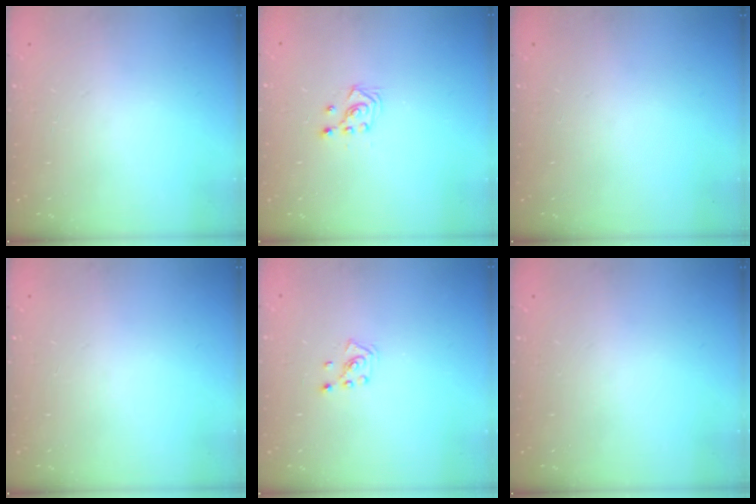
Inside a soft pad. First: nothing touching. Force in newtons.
{"total": 3.0, "press": 2.8, "slide": 1.0}
{"total": 0.0}
{"total": 0.0}
{"total": 2.6, "press": 2.6, "slide": 0.5}
{"total": 0.0}